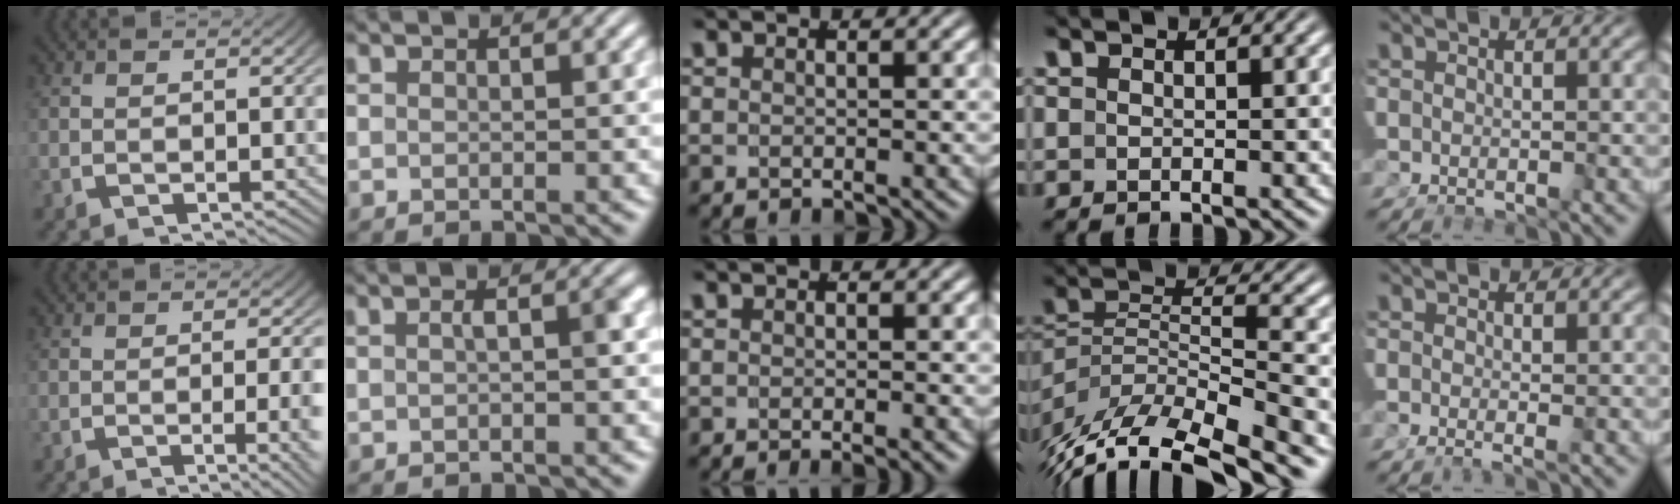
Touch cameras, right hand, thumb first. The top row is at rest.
{"thumb": {"total": 3.9, "force": [-1.3, 0.6, 3.6], "torque": [-0.047, 0.003, -0.021]}, "index": {"total": 1.4, "force": [-0.3, 0.2, 1.4], "torque": [-0.016, 0.004, -0.006]}, "middle": {"total": 1.2, "force": [-0.9, -0.2, 0.8], "torque": [-0.007, -0.001, -0.014]}, "ring": {"total": 10.7, "force": [-5.8, 6.0, 6.6], "torque": [-0.151, -0.056, -0.067]}, "little": {"total": 1.3, "force": [-0.8, -0.2, 1.0], "torque": [-0.020, -0.013, -0.007]}}